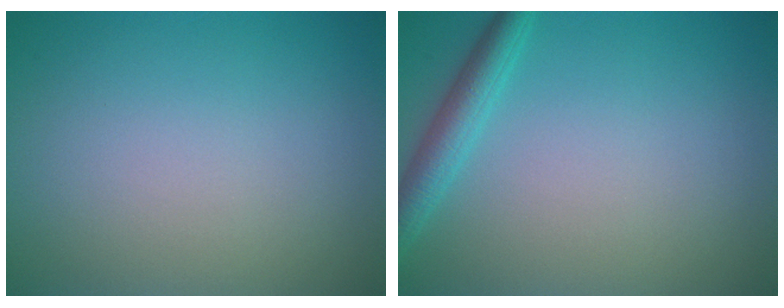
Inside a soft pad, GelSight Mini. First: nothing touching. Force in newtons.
{"total": 2.7, "press": 2.7, "slide": 0.1}